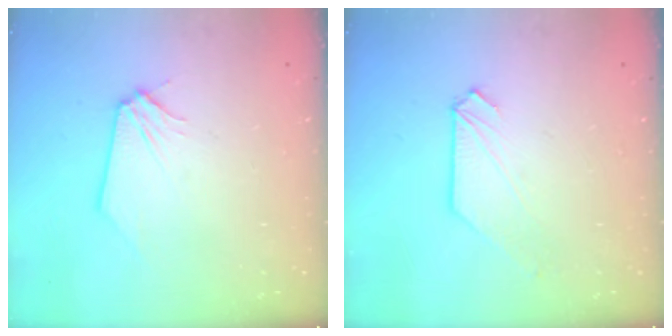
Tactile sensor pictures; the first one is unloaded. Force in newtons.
{"total": 0.7, "press": 0.7, "slide": 0.1}